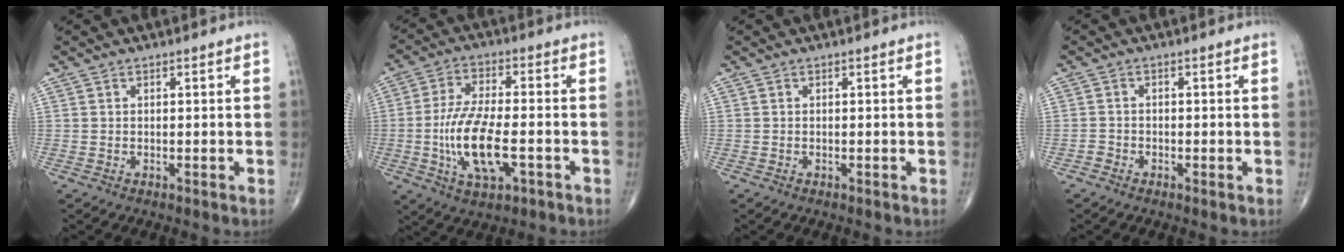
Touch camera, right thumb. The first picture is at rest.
{"total": 12.8, "force": [-3.3, 5.2, 11.2], "torque": [-0.221, 0.010, -0.058]}
{"total": 0.0}
{"total": 1.3, "force": [-1.0, 0.9, 0.1], "torque": [-0.003, 0.002, -0.026]}